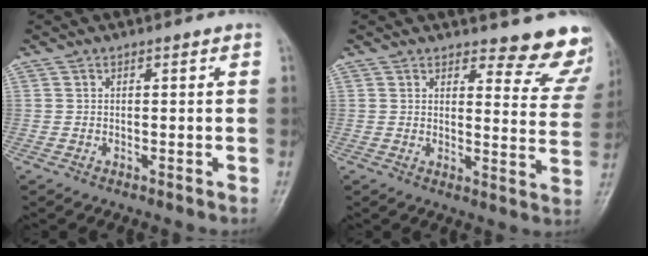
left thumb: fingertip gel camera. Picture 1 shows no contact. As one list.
[{"total": 11.8, "force": [11.0, 3.4, 2.6], "torque": [0.016, -0.100, 0.103]}]